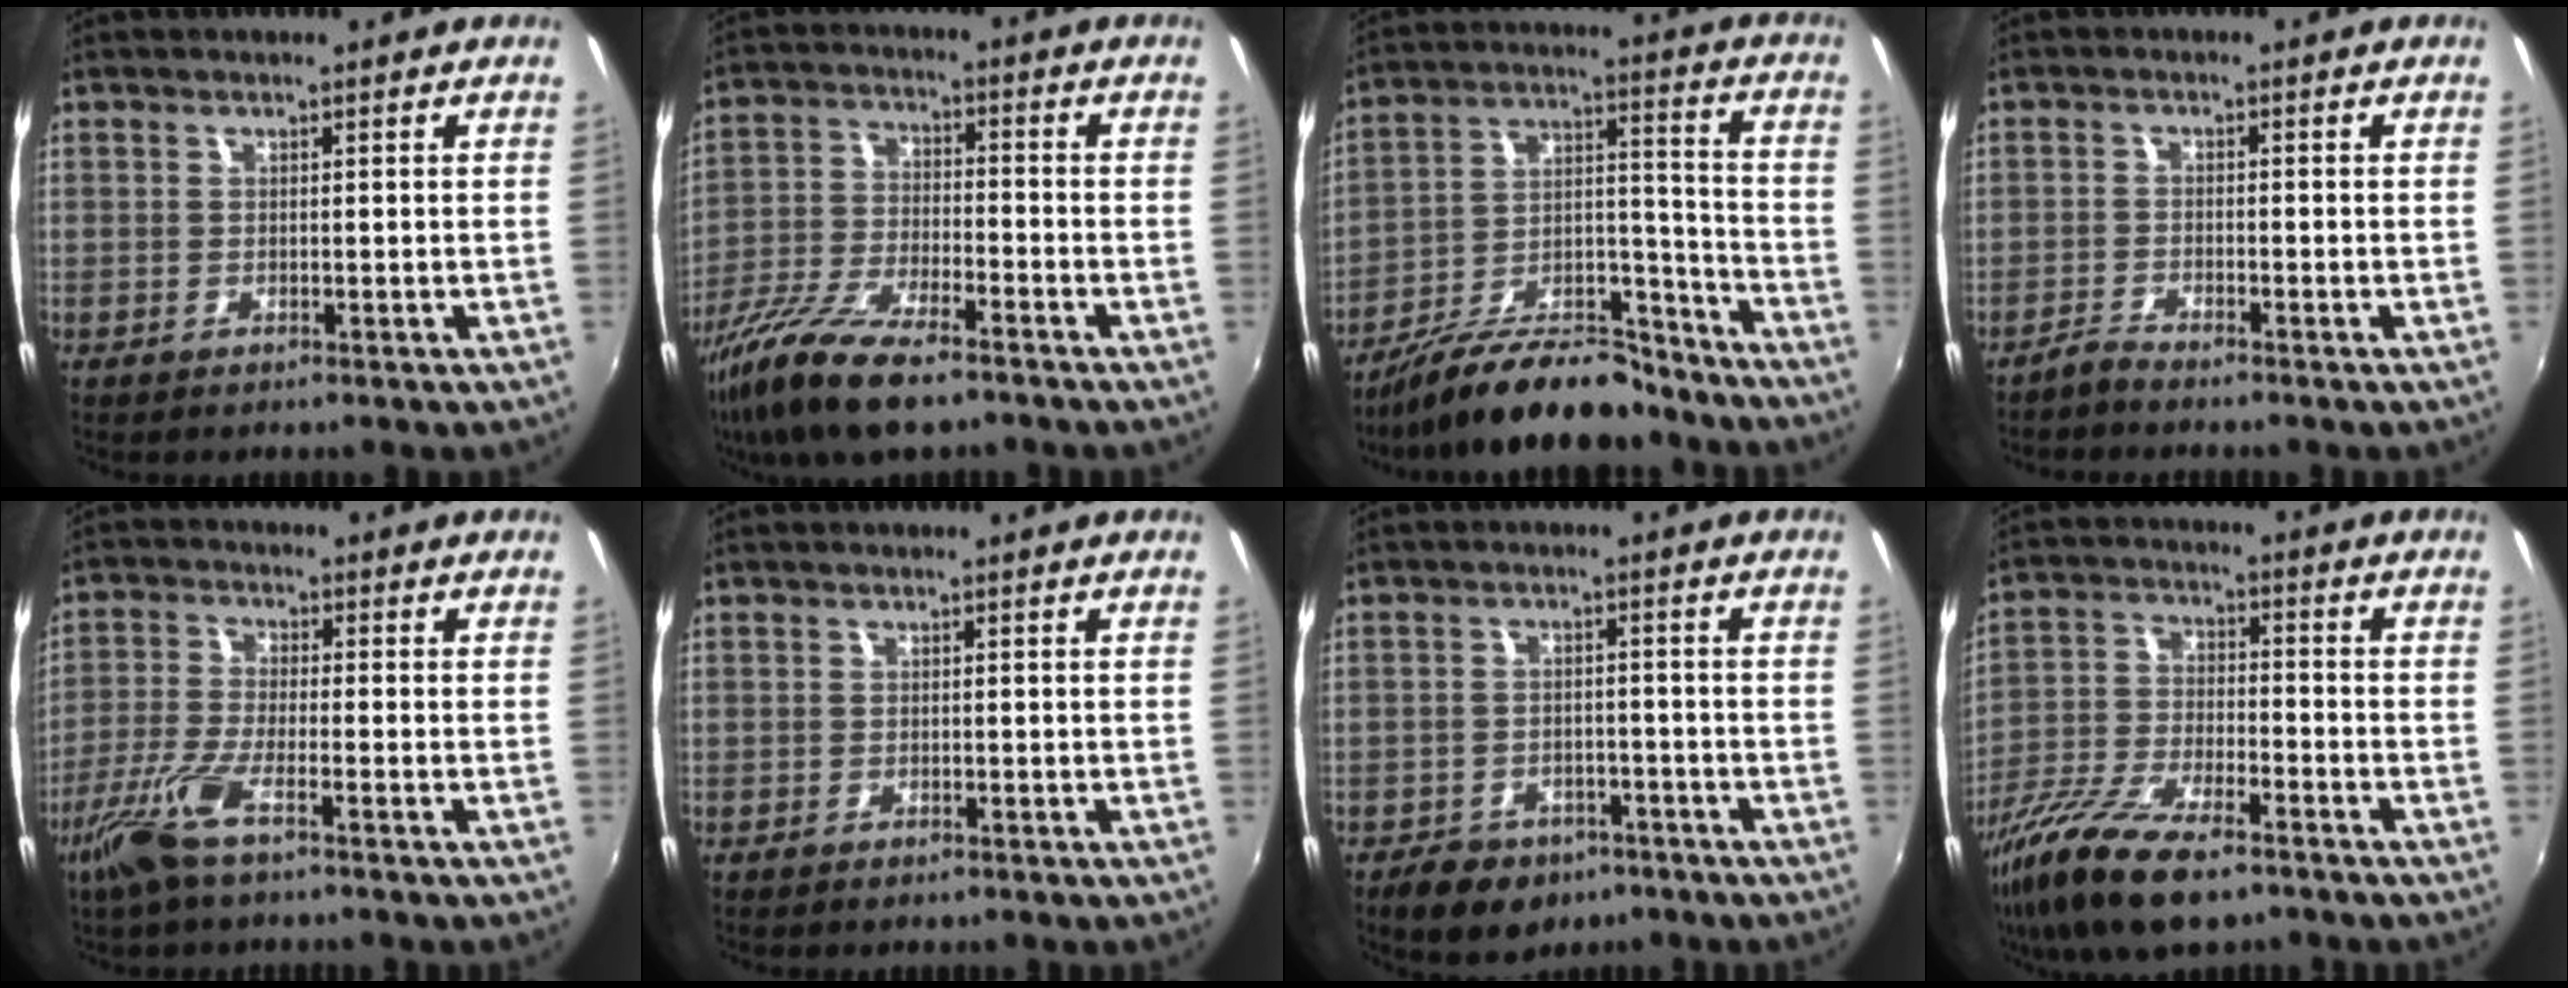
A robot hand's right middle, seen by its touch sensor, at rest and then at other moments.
{"total": 14.1, "force": [-10.2, 3.8, 9.0], "torque": [-0.194, -0.032, -0.196]}
{"total": 20.2, "force": [-16.3, 6.2, 10.1], "torque": [-0.176, 0.010, -0.252]}
{"total": 2.2, "force": [-2.1, -0.2, 0.4], "torque": [-0.020, -0.003, -0.044]}
{"total": 8.0, "force": [-5.0, 1.2, 6.1], "torque": [-0.142, -0.012, -0.102]}
{"total": 0.7, "force": [-0.6, 0.2, 0.2], "torque": [-0.008, 0.000, -0.009]}
{"total": 9.2, "force": [-6.2, 5.6, 3.7], "torque": [-0.092, 0.005, -0.081]}
{"total": 16.0, "force": [-11.2, 5.0, 10.2], "torque": [-0.218, -0.036, -0.211]}